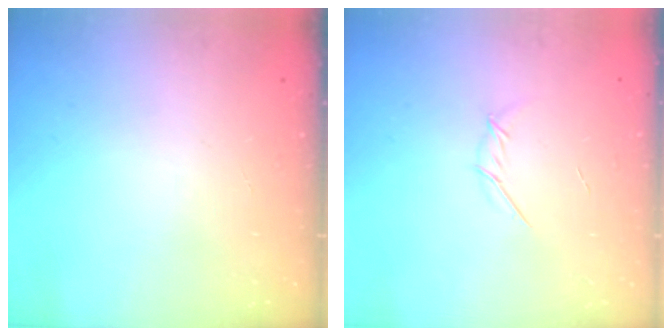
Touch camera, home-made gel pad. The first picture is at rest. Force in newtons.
{"total": 3.6, "press": 3.5, "slide": 0.9}